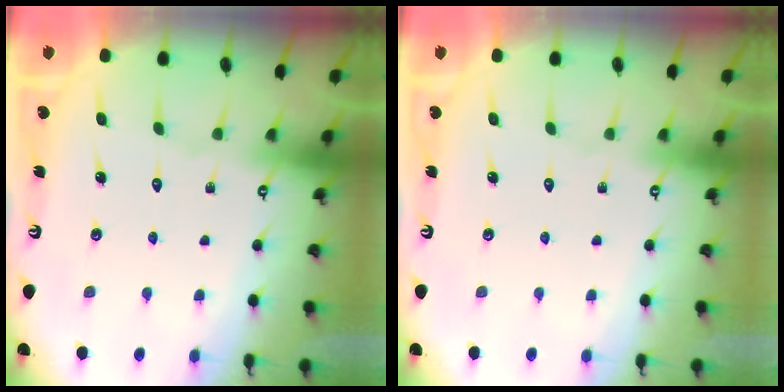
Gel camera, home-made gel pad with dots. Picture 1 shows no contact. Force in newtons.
{"total": 0.0}